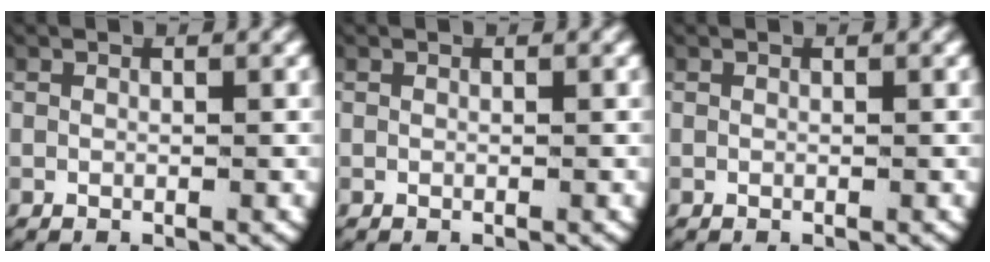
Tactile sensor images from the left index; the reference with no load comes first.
{"total": 0.0}
{"total": 0.0}